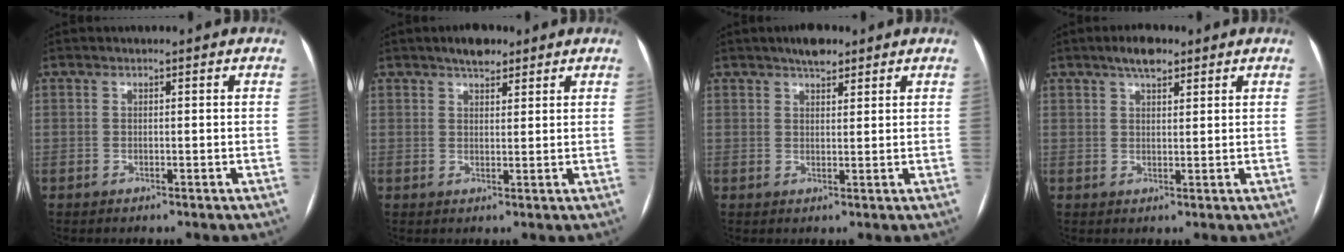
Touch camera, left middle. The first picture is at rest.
{"total": 3.6, "force": [2.7, 1.5, 1.8], "torque": [-0.032, 0.009, 0.043]}
{"total": 3.6, "force": [2.7, 1.4, 1.9], "torque": [-0.035, 0.009, 0.043]}
{"total": 4.0, "force": [2.8, 1.4, 2.5], "torque": [-0.045, 0.009, 0.045]}